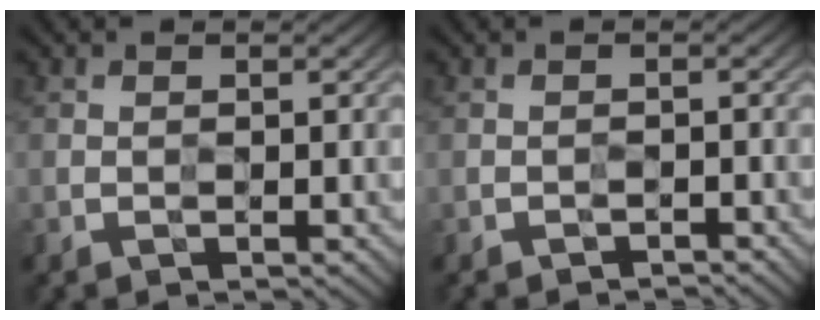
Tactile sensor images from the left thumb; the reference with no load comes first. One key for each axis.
{"total": 1.5, "fx": -1.4, "fy": 0.2, "fz": 0.2, "tx": 0.001, "ty": 0.000, "tz": -0.023}